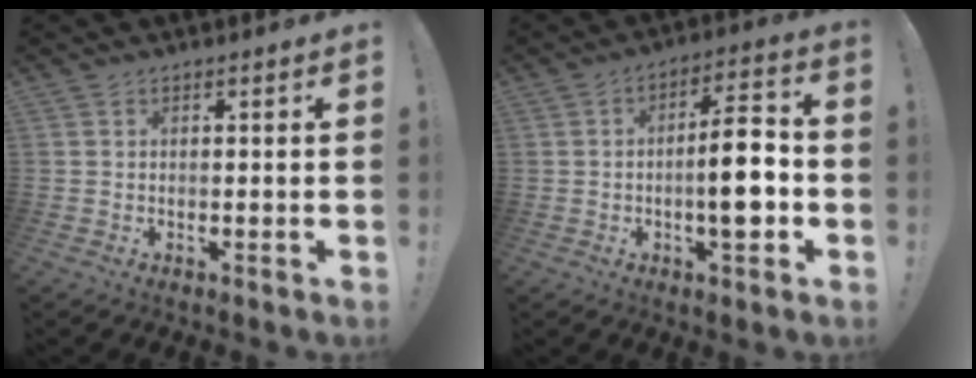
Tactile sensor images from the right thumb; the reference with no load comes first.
{"total": 11.3, "force": [-2.5, 4.3, 10.2], "torque": [-0.158, 0.015, -0.045]}